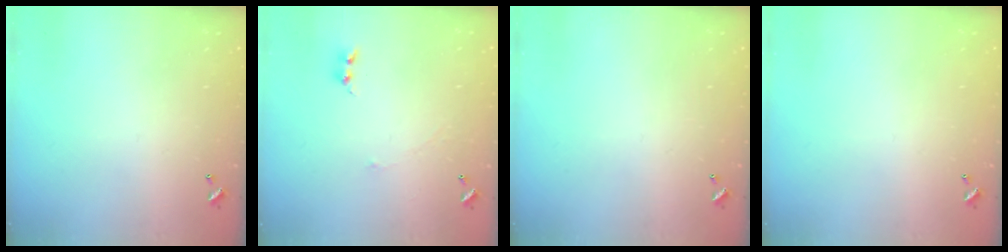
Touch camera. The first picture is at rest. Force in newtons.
{"total": 1.1, "press": 0.9, "slide": 0.6}
{"total": 0.0}
{"total": 0.0}